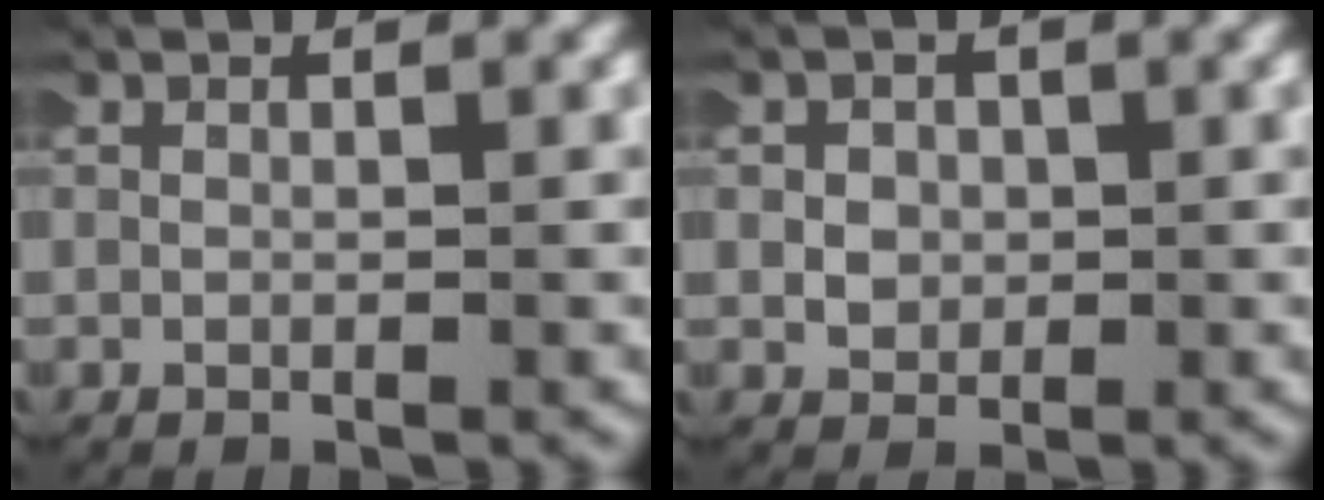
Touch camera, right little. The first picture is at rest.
{"total": 1.6, "force": [-0.1, 1.6, 0.5], "torque": [-0.014, 0.009, -0.004]}